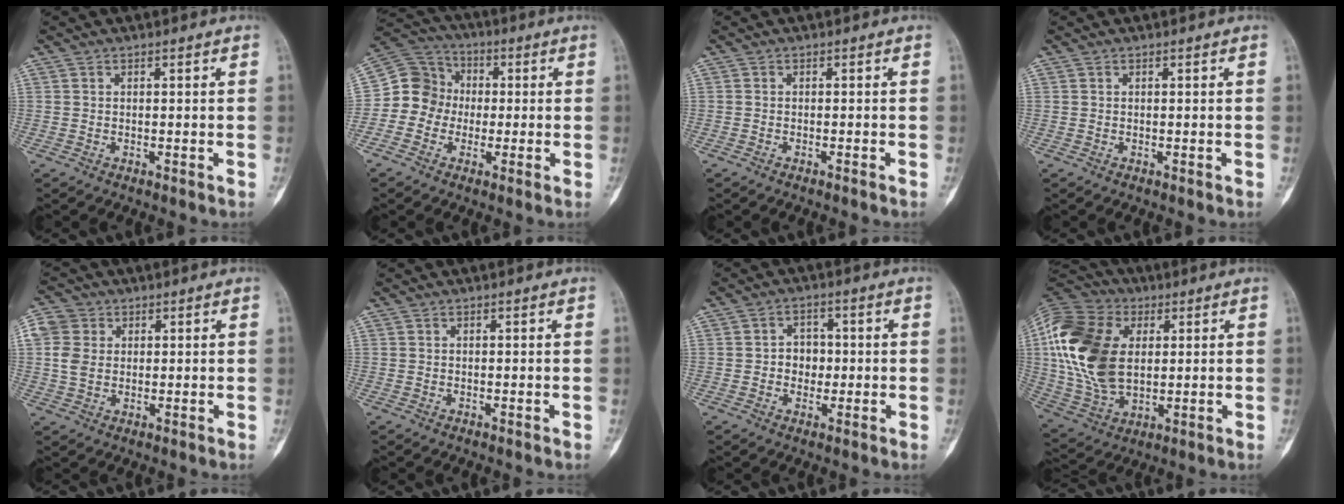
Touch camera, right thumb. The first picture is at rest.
{"total": 9.8, "force": [-1.4, 9.3, 2.7], "torque": [-0.016, 0.040, -0.038]}
{"total": 0.7, "force": [-0.5, -0.2, 0.4], "torque": [-0.008, 0.005, -0.008]}
{"total": 0.0}
{"total": 6.1, "force": [1.1, 5.1, 3.0], "torque": [-0.060, 0.006, 0.017]}
{"total": 0.0}
{"total": 4.5, "force": [-0.2, 3.8, 2.4], "torque": [-0.004, 0.009, -0.010]}
{"total": 22.2, "force": [3.4, 14.6, 16.4], "torque": [-0.332, -0.006, 0.062]}